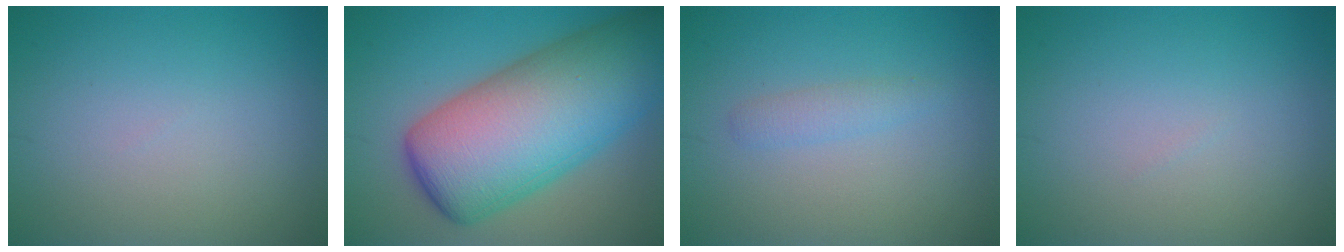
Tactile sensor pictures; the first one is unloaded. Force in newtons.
{"total": 14.4, "press": 14.4, "slide": 0.2}
{"total": 1.3, "press": 1.3, "slide": 0.0}
{"total": 0.0}